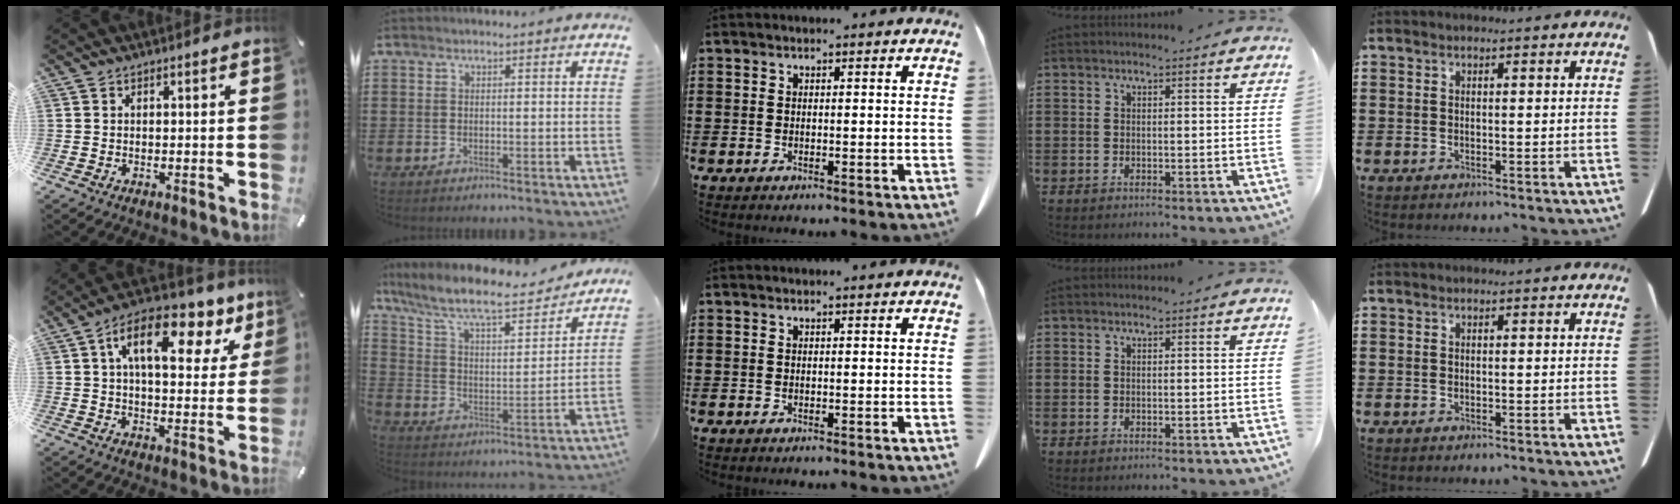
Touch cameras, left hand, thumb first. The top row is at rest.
{"thumb": {"total": 15.5, "force": [7.3, 7.5, 11.4], "torque": [-0.178, -0.025, 0.118]}, "index": {"total": 9.6, "force": [8.2, 1.2, 4.8], "torque": [-0.127, -0.048, 0.136]}}